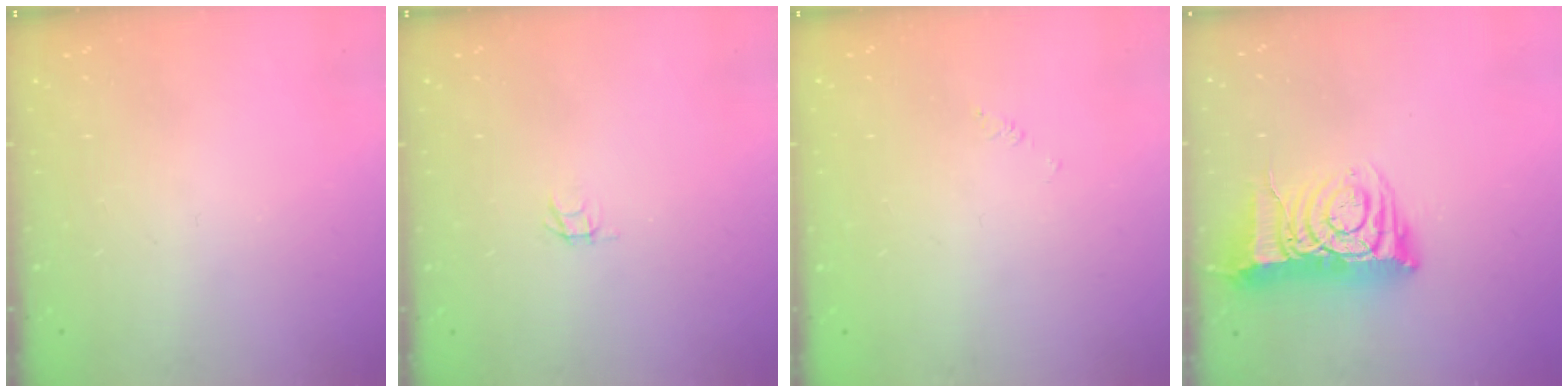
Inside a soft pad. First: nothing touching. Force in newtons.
{"total": 1.8, "press": 1.8, "slide": 0.1}
{"total": 1.7, "press": 1.7, "slide": 0.3}
{"total": 11.7, "press": 11.6, "slide": 1.0}